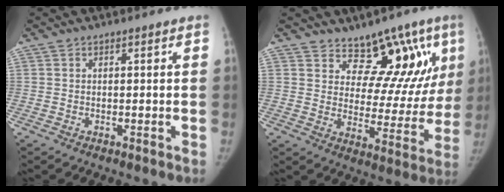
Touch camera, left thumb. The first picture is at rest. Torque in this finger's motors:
{"motor_torque": [-0.09, 0.02, 0.06, 0.02, -0.03]}